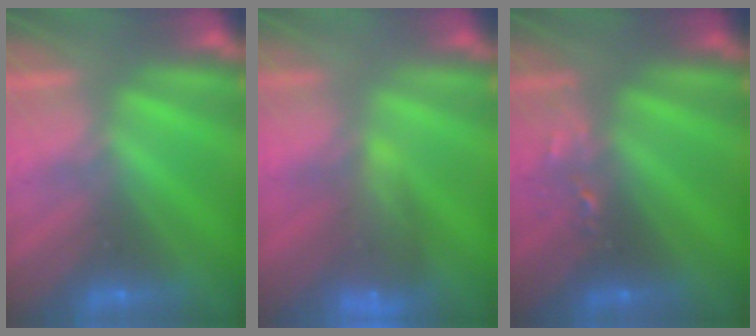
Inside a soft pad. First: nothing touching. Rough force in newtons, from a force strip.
{"total": 6.2}
{"total": 2.4}